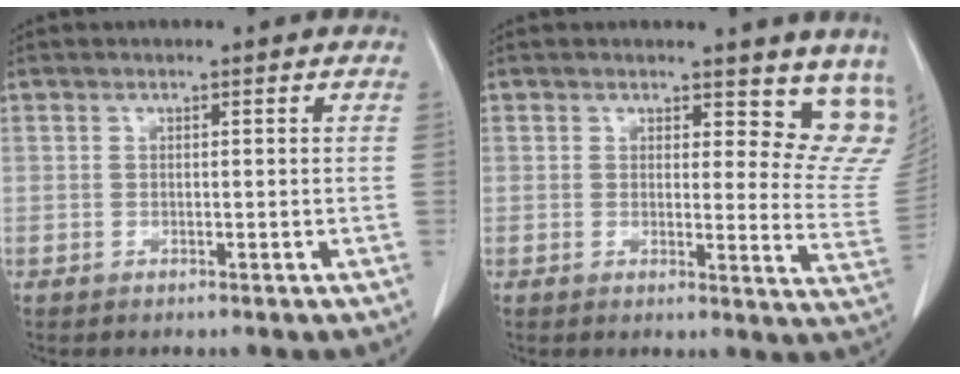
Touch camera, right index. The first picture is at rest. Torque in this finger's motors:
{"motor_torque": [-0.07, -0.07, -0.04, -0.01]}